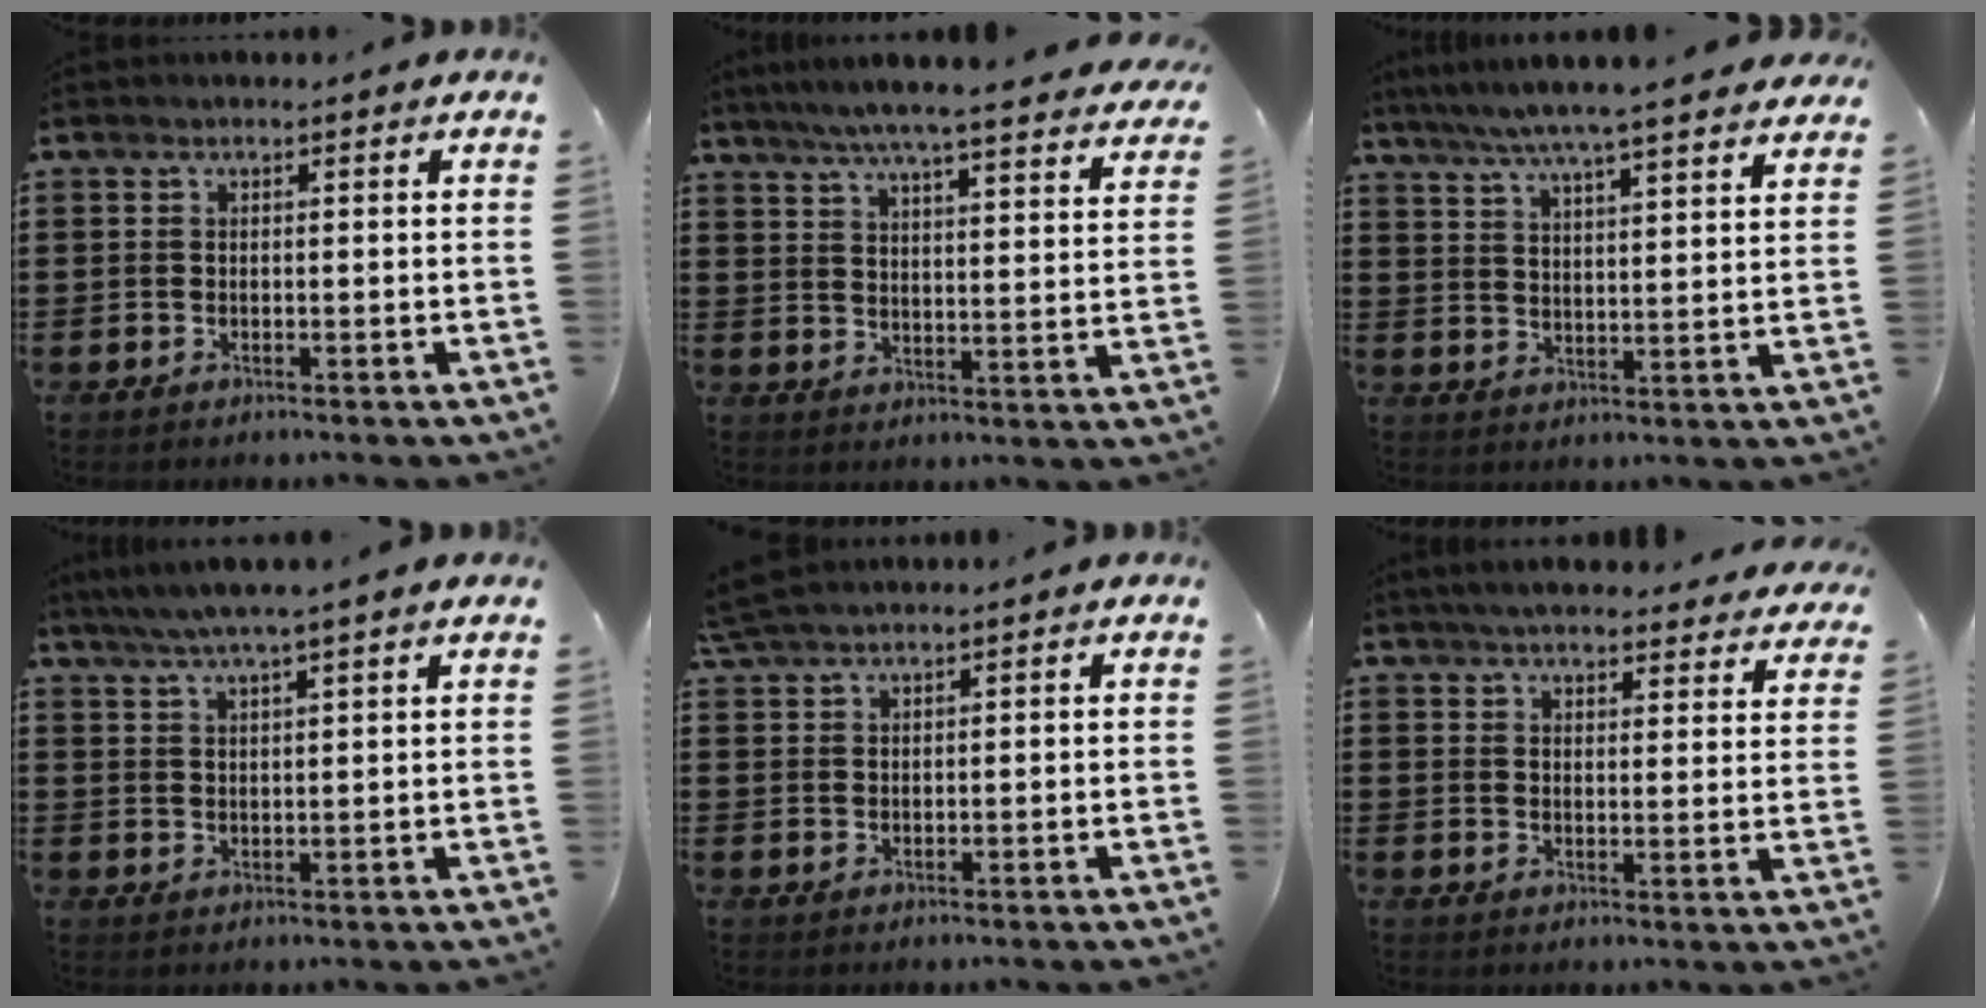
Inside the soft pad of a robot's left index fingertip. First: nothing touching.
{"total": 5.9, "force": [5.3, -0.5, 2.6], "torque": [-0.072, -0.033, 0.089]}
{"total": 6.2, "force": [5.5, -0.3, 2.9], "torque": [-0.076, -0.027, 0.094]}
{"total": 4.0, "force": [3.2, -0.5, 2.2], "torque": [-0.052, -0.006, 0.057]}
{"total": 2.6, "force": [2.3, 0.2, 1.2], "torque": [-0.030, 0.004, 0.046]}
{"total": 5.1, "force": [4.8, 0.3, 1.4], "torque": [-0.045, -0.019, 0.088]}